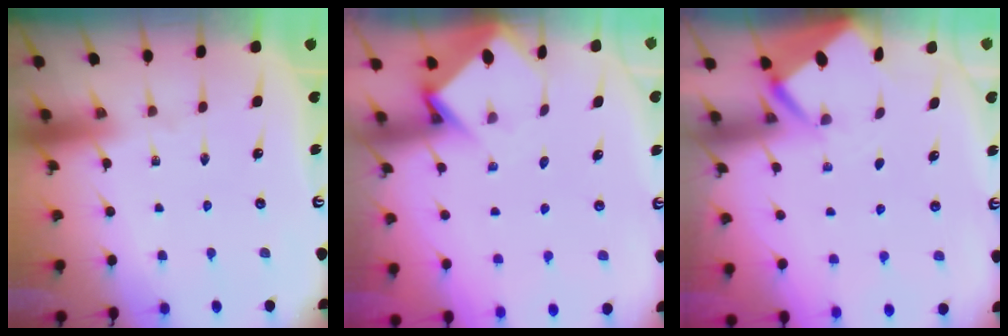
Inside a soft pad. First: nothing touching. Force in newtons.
{"total": 3.8, "press": 3.8, "slide": 0.3}
{"total": 2.5, "press": 2.5, "slide": 0.3}